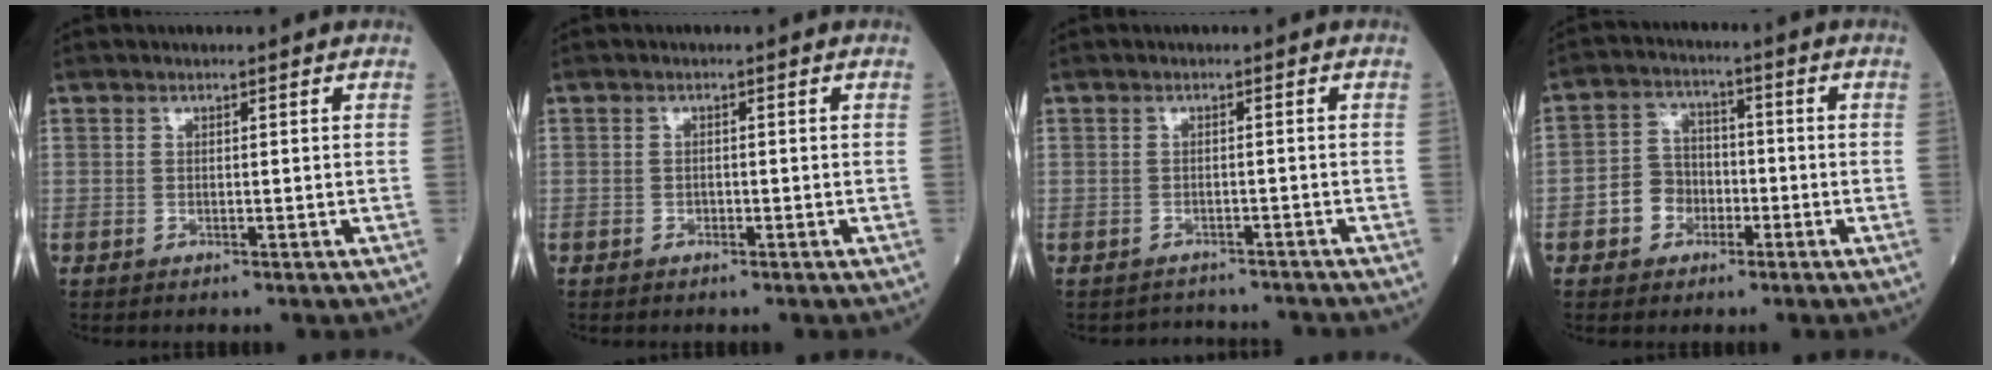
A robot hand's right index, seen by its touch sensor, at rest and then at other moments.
{"total": 0.7, "force": [-0.4, 0.5, 0.2], "torque": [-0.001, 0.003, -0.008]}
{"total": 4.6, "force": [-4.5, 0.9, -0.3], "torque": [0.007, 0.007, -0.056]}
{"total": 5.9, "force": [-2.2, 5.0, 2.1], "torque": [-0.042, 0.019, -0.039]}